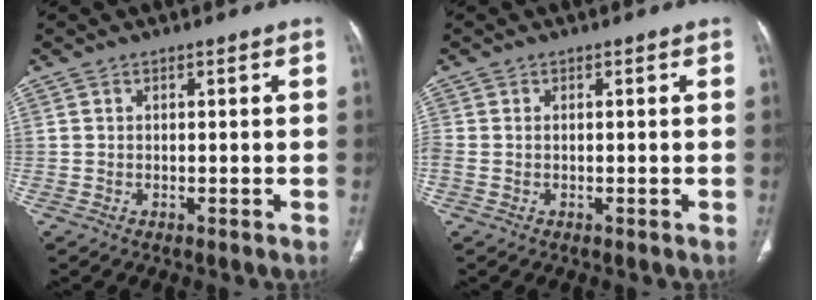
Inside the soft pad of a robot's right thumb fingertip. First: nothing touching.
{"total": 1.3, "force": [-0.1, 0.9, 1.0], "torque": [-0.034, 0.003, -0.002]}